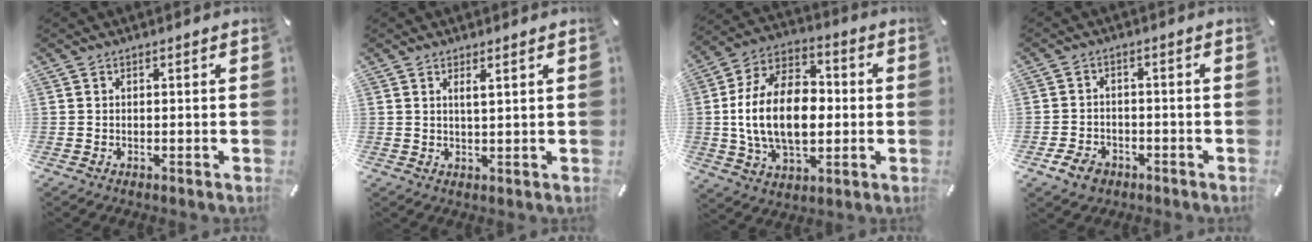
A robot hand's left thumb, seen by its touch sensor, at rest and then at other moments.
{"total": 2.2, "force": [1.3, 0.0, 1.9], "torque": [-0.039, -0.001, 0.020]}
{"total": 19.7, "force": [-0.9, 13.0, 14.8], "torque": [-0.305, 0.007, -0.021]}
{"total": 4.8, "force": [-2.9, 3.4, 1.6], "torque": [-0.042, 0.013, -0.057]}